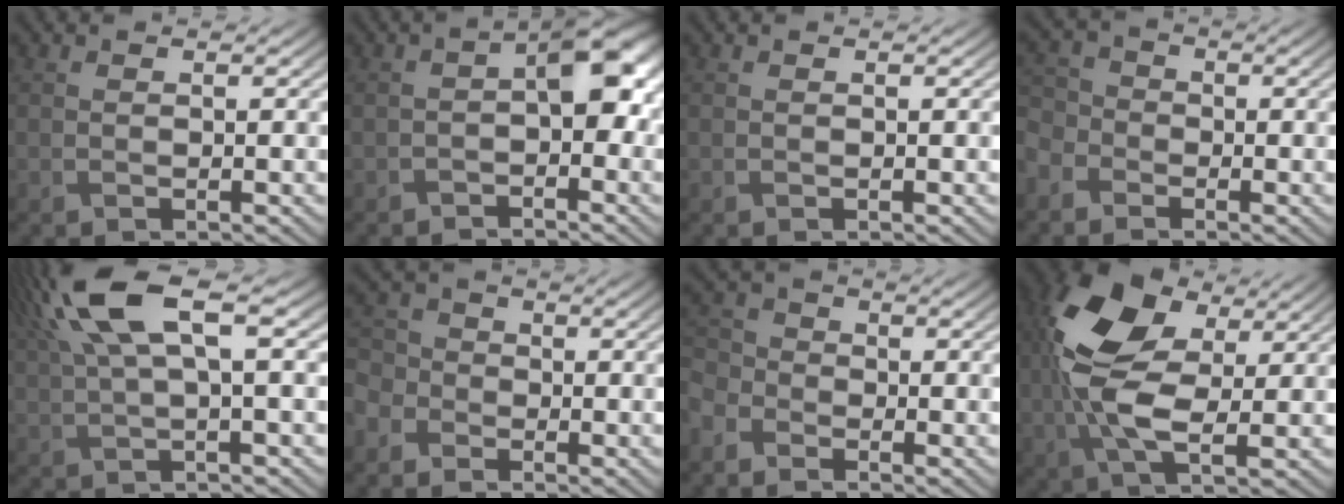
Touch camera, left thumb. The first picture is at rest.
{"total": 5.8, "force": [-1.1, 3.0, 4.8], "torque": [-0.071, 0.001, -0.021]}
{"total": 0.0}
{"total": 4.2, "force": [-2.7, 2.9, 1.3], "torque": [-0.051, -0.003, -0.071]}
{"total": 10.4, "force": [4.0, 2.9, 9.2], "torque": [-0.204, 0.031, 0.078]}
{"total": 4.4, "force": [-2.5, 3.3, 1.4], "torque": [-0.057, -0.004, -0.061]}
{"total": 4.7, "force": [-3.2, 3.0, 1.6], "torque": [-0.055, -0.005, -0.082]}
{"total": 13.5, "force": [2.8, 7.8, 10.7], "torque": [-0.239, 0.011, 0.047]}